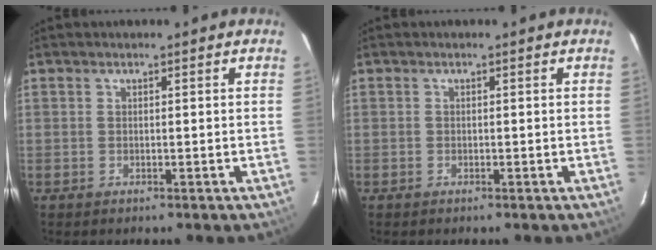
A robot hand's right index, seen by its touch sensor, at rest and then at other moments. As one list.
[{"total": 0.0}]